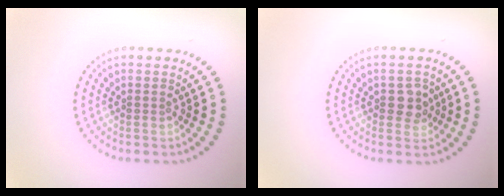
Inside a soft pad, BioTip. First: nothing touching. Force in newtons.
{"total": 2.1, "press": 2.0, "slide": 0.5}